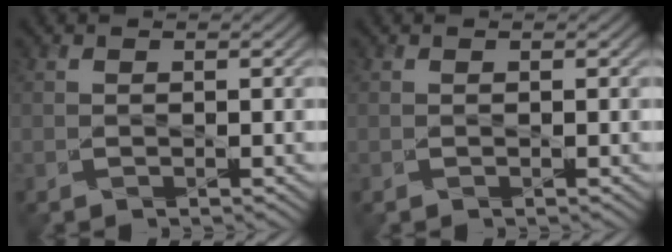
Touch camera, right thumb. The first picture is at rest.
{"total": 0.0}